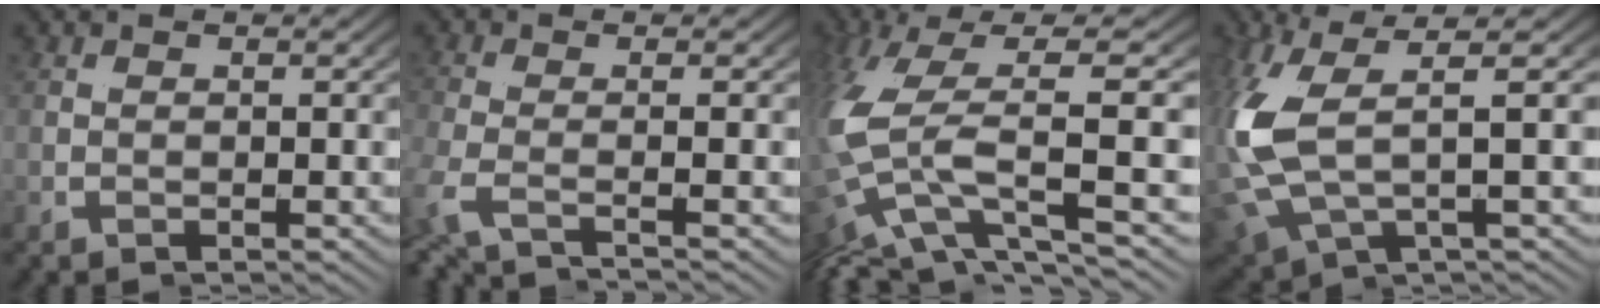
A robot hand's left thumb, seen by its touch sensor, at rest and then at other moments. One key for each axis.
{"total": 1.7, "fx": -0.5, "fy": -1.4, "fz": 0.7, "tx": -0.027, "ty": -0.001, "tz": -0.012}
{"total": 5.3, "fx": -0.1, "fy": 1.0, "fz": 5.2, "tx": -0.173, "ty": -0.005, "tz": 0.016}
{"total": 4.4, "fx": -0.2, "fy": 1.5, "fz": 4.1, "tx": -0.143, "ty": -0.006, "tz": 0.011}